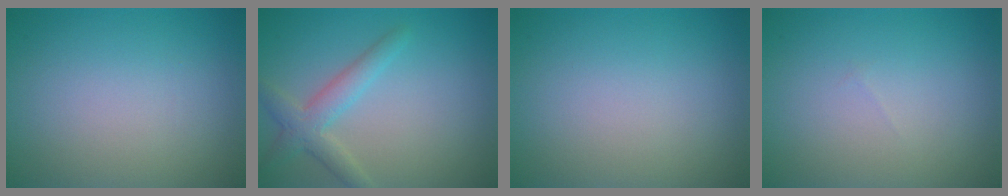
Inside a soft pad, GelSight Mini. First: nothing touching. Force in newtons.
{"total": 3.0, "press": 3.0, "slide": 0.1}
{"total": 0.0}
{"total": 0.0}